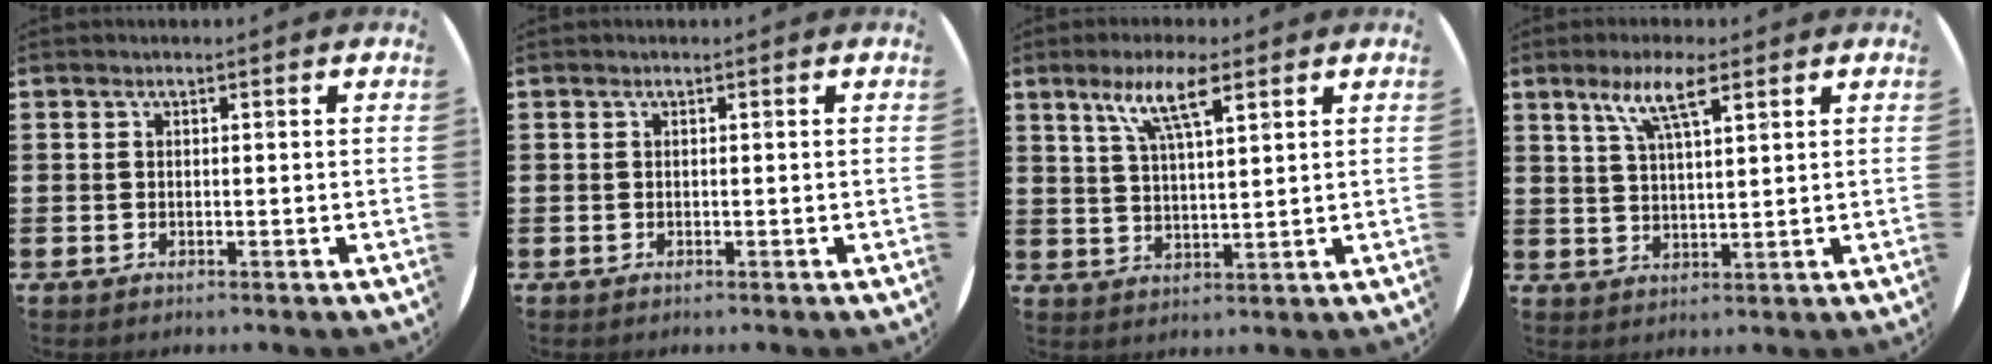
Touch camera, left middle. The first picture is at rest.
{"total": 0.0}
{"total": 7.3, "force": [4.8, 1.7, 5.3], "torque": [-0.109, 0.001, 0.080]}
{"total": 6.3, "force": [4.1, 1.4, 4.6], "torque": [-0.093, 0.003, 0.068]}